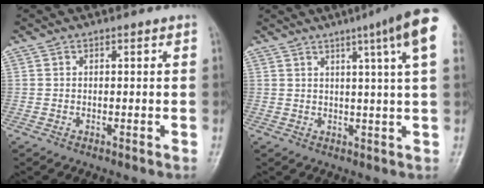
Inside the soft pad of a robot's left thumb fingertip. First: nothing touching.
{"total": 12.3, "force": [5.9, 0.2, 10.8], "torque": [-0.148, -0.006, 0.063]}